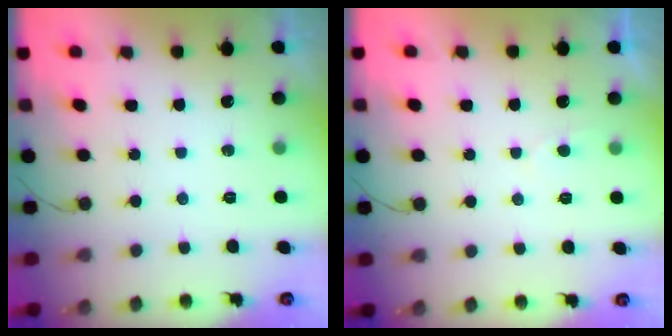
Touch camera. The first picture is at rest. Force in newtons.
{"total": 2.0, "press": 1.9, "slide": 0.3}